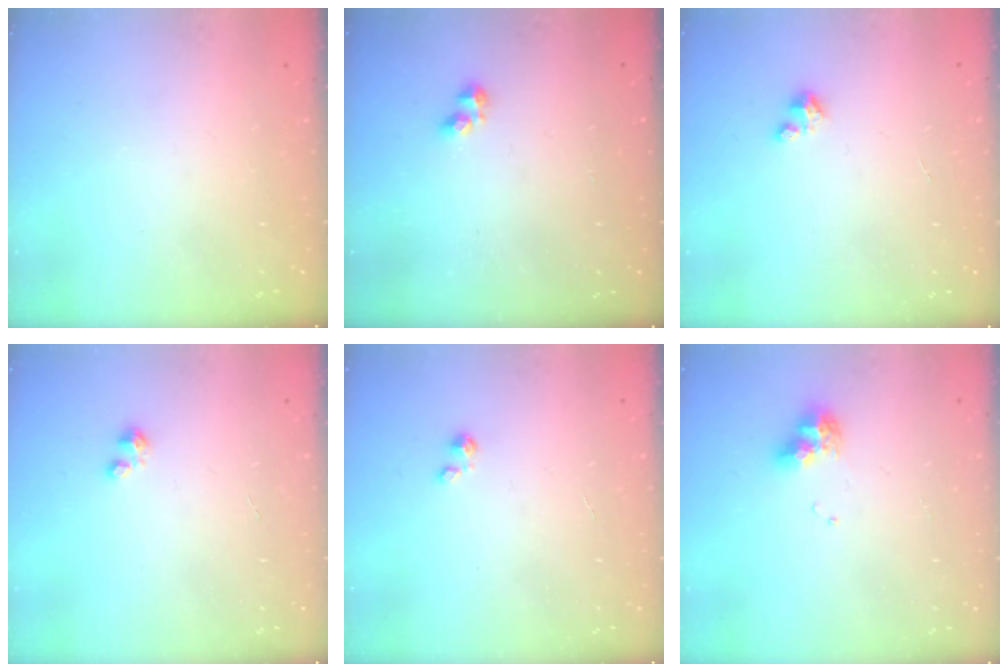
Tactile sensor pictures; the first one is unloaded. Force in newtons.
{"total": 2.3, "press": 2.3, "slide": 0.5}
{"total": 2.4, "press": 2.4, "slide": 0.2}
{"total": 1.6, "press": 1.6, "slide": 0.2}
{"total": 0.0}
{"total": 9.6, "press": 9.5, "slide": 0.9}